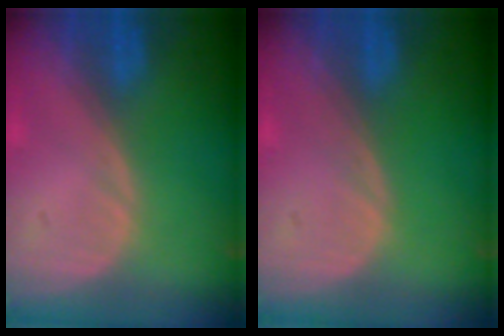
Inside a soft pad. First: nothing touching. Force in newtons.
{"total": 0.0}